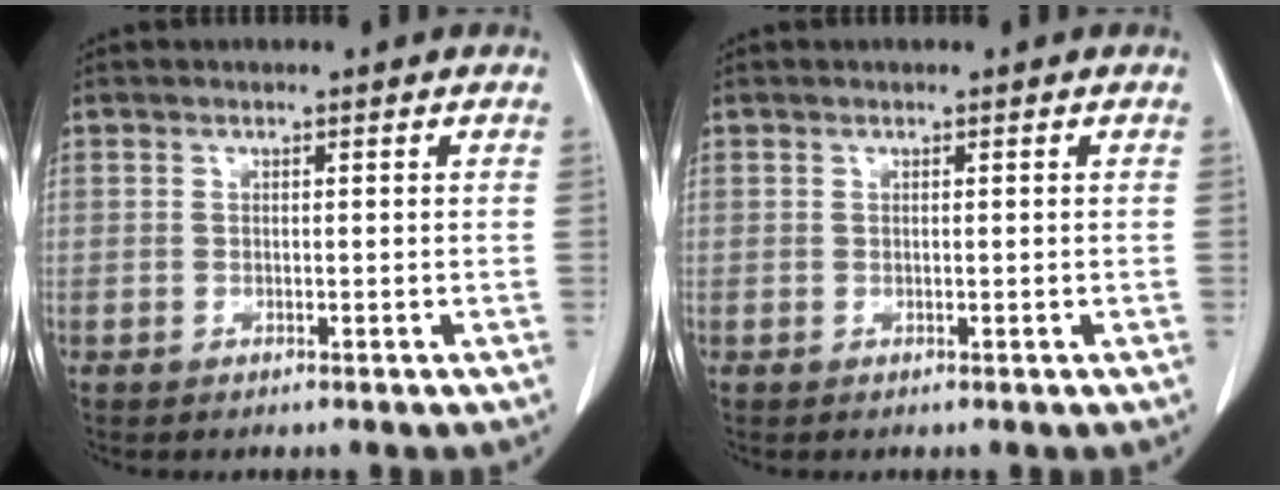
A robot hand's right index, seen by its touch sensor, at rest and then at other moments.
{"total": 0.0}